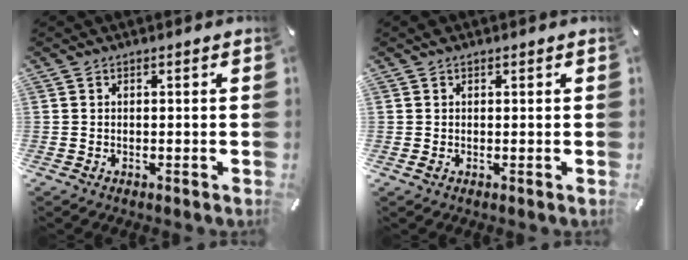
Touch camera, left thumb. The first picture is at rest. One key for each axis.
{"total": 1.1, "fx": 0.6, "fy": 0.9, "fz": 0.3, "tx": 0.001, "ty": 0.001, "tz": 0.009}